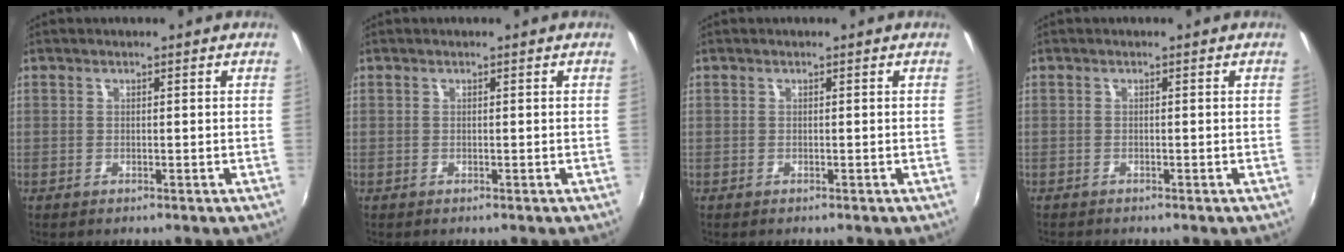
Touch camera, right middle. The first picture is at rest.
{"total": 0.0}
{"total": 0.0}
{"total": 1.1, "force": [-1.1, 0.2, 0.2], "torque": [-0.005, -0.007, -0.020]}